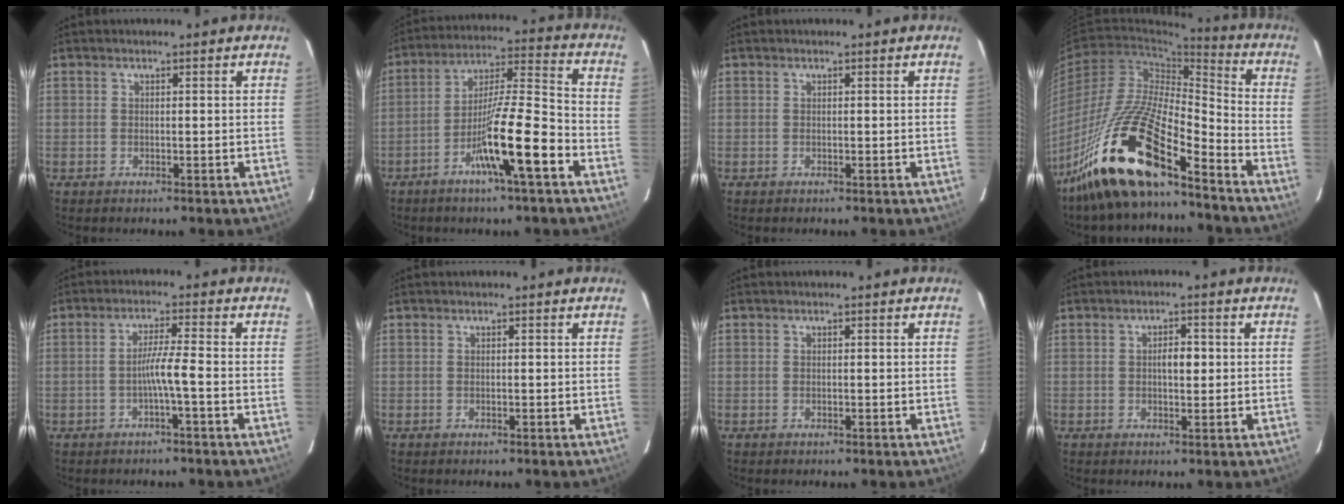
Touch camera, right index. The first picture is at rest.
{"total": 13.0, "force": [-6.0, 0.1, 11.6], "torque": [-0.204, 0.002, -0.106]}
{"total": 0.0}
{"total": 19.1, "force": [-13.4, 4.0, 13.0], "torque": [-0.274, -0.020, -0.250]}
{"total": 3.8, "force": [-1.3, -0.7, 3.5], "torque": [-0.062, 0.006, -0.023]}
{"total": 0.0}
{"total": 0.0}
{"total": 2.8, "force": [0.2, 1.1, 2.5], "torque": [-0.041, 0.005, 0.003]}